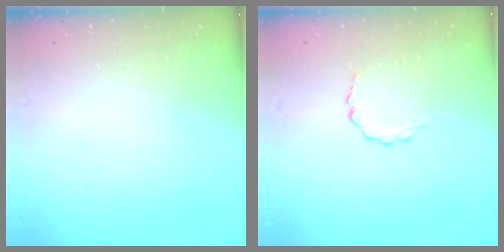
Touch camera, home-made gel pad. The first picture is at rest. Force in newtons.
{"total": 4.0, "press": 4.0, "slide": 0.4}